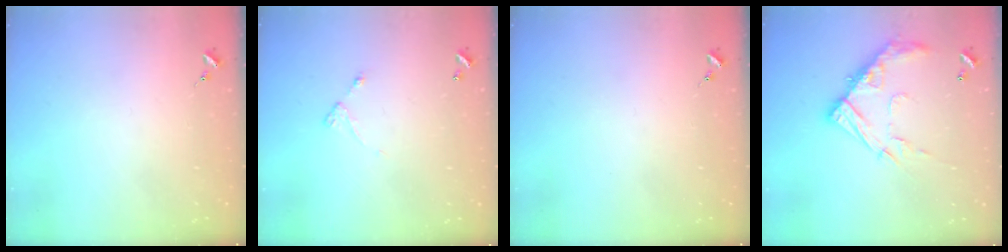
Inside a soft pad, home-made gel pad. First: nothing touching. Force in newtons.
{"total": 4.0, "press": 4.0, "slide": 0.3}
{"total": 0.0}
{"total": 15.6, "press": 15.5, "slide": 1.2}